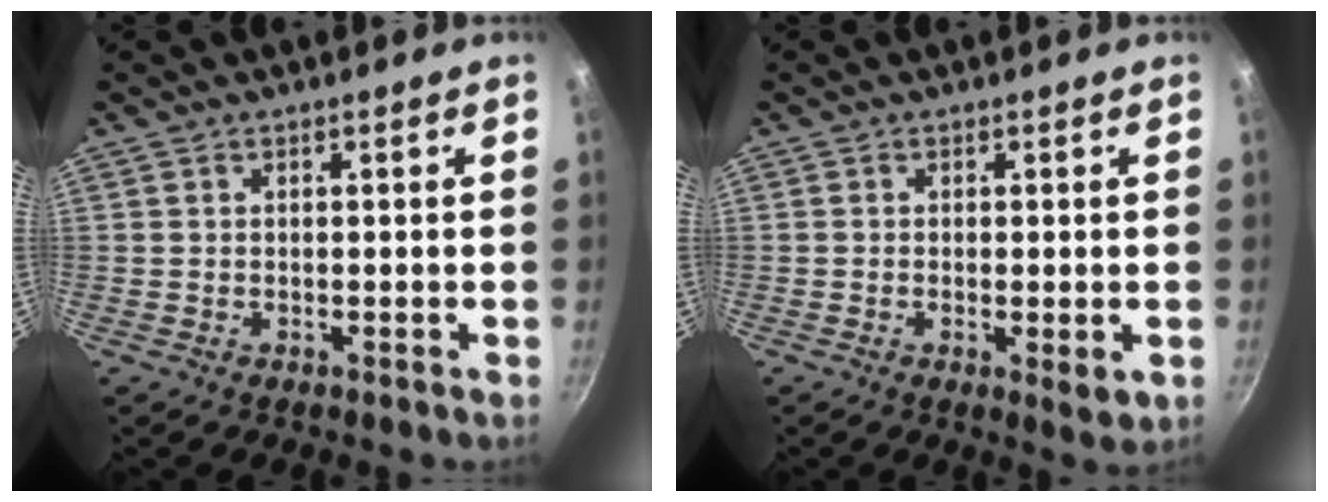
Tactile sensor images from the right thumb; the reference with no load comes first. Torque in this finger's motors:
{"motor_torque": [-0.13, 0.17, -0.36, 0.16, 0.02]}